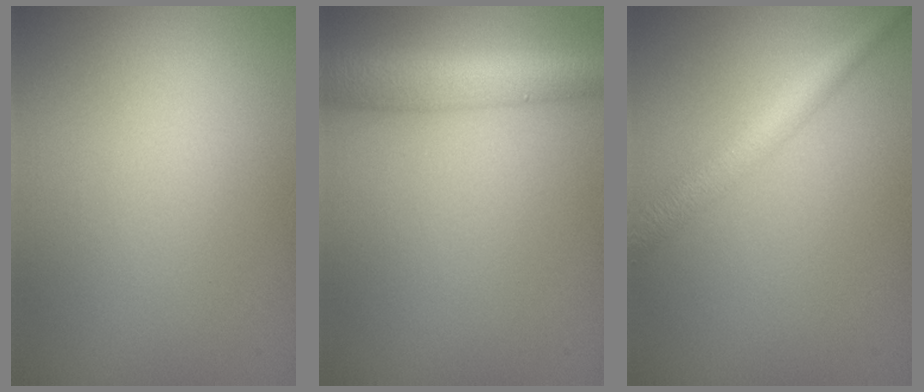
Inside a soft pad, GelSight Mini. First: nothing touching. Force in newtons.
{"total": 5.5, "press": 5.5, "slide": 0.1}
{"total": 3.3, "press": 3.3, "slide": 0.1}